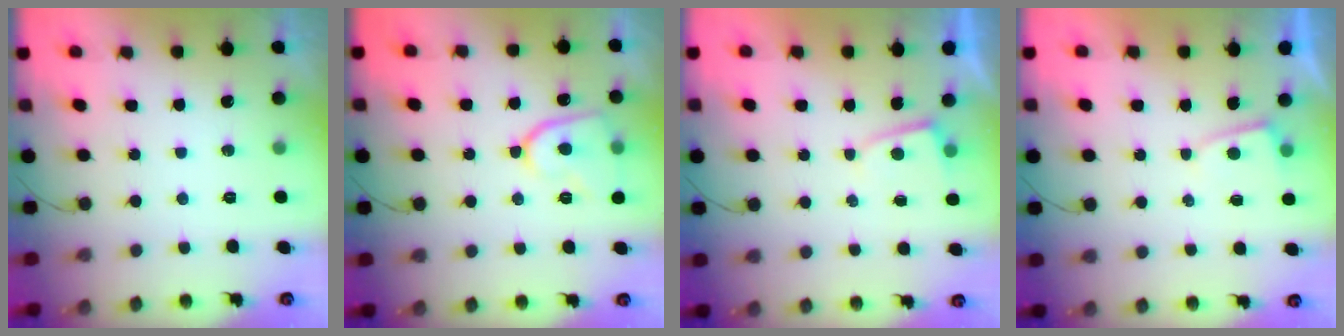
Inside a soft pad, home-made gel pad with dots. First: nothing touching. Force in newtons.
{"total": 11.4, "press": 11.3, "slide": 1.5}
{"total": 2.3, "press": 2.3, "slide": 0.2}
{"total": 2.0, "press": 2.0, "slide": 0.3}